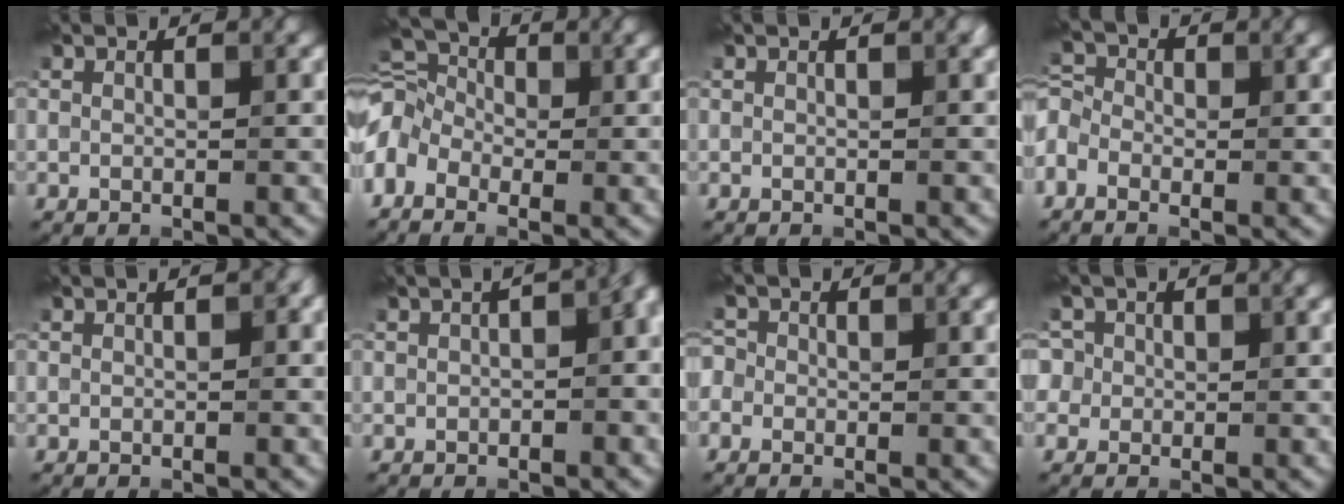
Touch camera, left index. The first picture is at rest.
{"total": 6.3, "force": [-1.6, 4.2, 4.3], "torque": [-0.101, 0.015, -0.043]}
{"total": 0.0}
{"total": 4.3, "force": [-1.6, 3.1, 2.4], "torque": [-0.052, 0.010, -0.040]}
{"total": 1.2, "force": [0.1, 0.6, 1.0], "torque": [-0.011, 0.001, 0.001]}
{"total": 8.2, "force": [0.8, 4.2, 6.9], "torque": [-0.025, 0.026, -0.004]}
{"total": 2.0, "force": [-0.1, 1.8, 0.8], "torque": [-0.003, 0.012, -0.025]}
{"total": 3.4, "force": [0.9, 3.1, 1.2], "torque": [-0.002, 0.029, -0.011]}